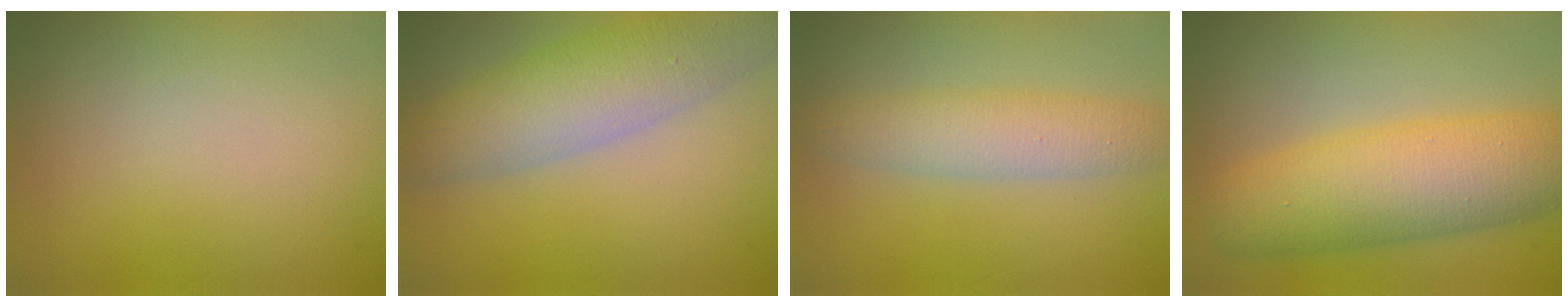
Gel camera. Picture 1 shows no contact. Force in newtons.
{"total": 7.0, "press": 7.0, "slide": 0.4}
{"total": 4.0, "press": 4.0, "slide": 0.0}
{"total": 8.9, "press": 8.9, "slide": 0.2}